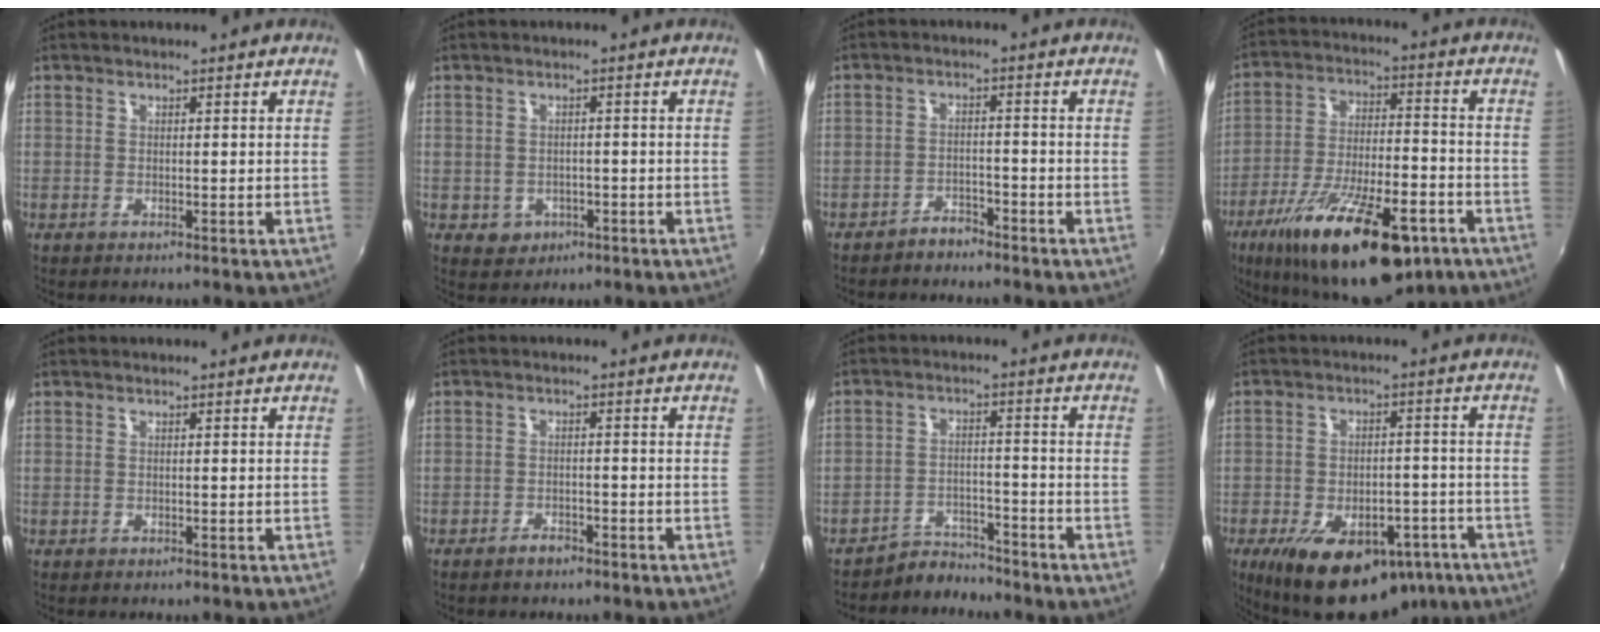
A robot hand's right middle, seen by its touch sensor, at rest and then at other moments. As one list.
[{"total": 5.2, "force": [-1.9, 4.4, 2.0], "torque": [-0.051, -0.001, -0.013]}, {"total": 3.2, "force": [-3.0, 1.1, 0.6], "torque": [-0.026, 0.008, -0.047]}, {"total": 24.4, "force": [-14.6, 8.5, 17.6], "torque": [-0.309, -0.034, -0.220]}, {"total": 0.0}, {"total": 2.4, "force": [-2.0, 1.0, 0.9], "torque": [-0.027, 0.003, -0.032]}, {"total": 4.9, "force": [-4.6, 1.4, -0.5], "torque": [0.006, 0.017, -0.074]}, {"total": 19.5, "force": [-12.0, 10.2, 11.6], "torque": [-0.213, -0.005, -0.157]}]